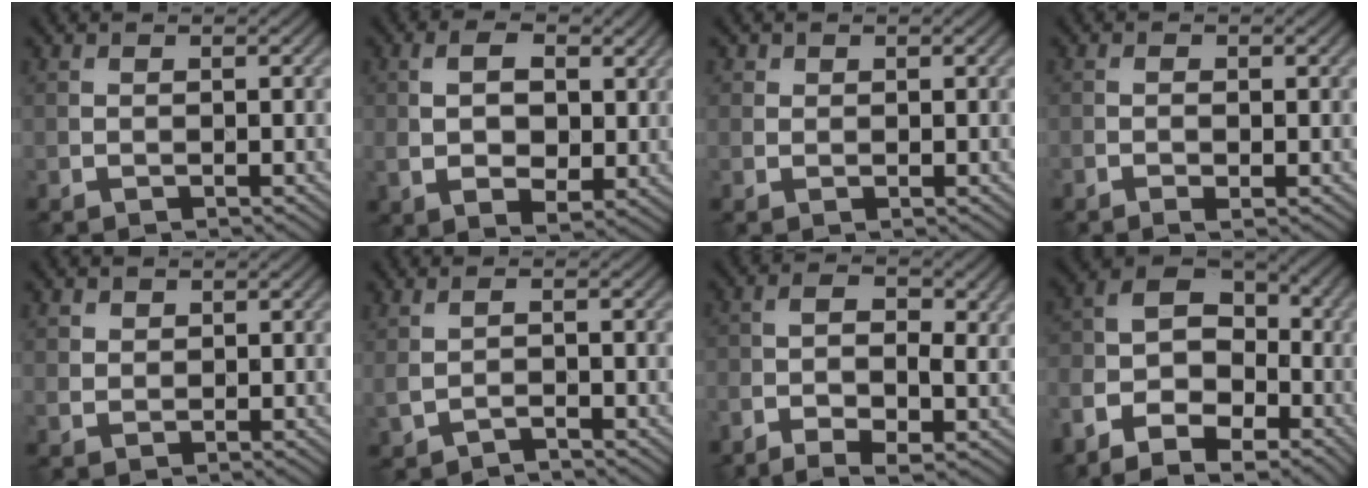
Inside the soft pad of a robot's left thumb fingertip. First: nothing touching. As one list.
[{"total": 6.8, "force": [1.1, 3.9, 5.4], "torque": [-0.106, -0.003, 0.016]}, {"total": 1.1, "force": [0.6, 0.9, 0.2], "torque": [-0.002, -0.001, 0.011]}, {"total": 1.4, "force": [-0.5, 0.5, 1.2], "torque": [-0.020, 0.000, -0.011]}, {"total": 1.7, "force": [1.1, 1.1, 0.4], "torque": [-0.012, -0.002, 0.026]}, {"total": 1.7, "force": [-0.4, 0.7, 1.5], "torque": [-0.039, -0.003, -0.008]}, {"total": 6.9, "force": [-2.6, 2.6, 5.8], "torque": [-0.107, -0.006, -0.044]}, {"total": 11.9, "force": [-6.9, 6.8, 6.9], "torque": [-0.133, -0.026, -0.135]}]